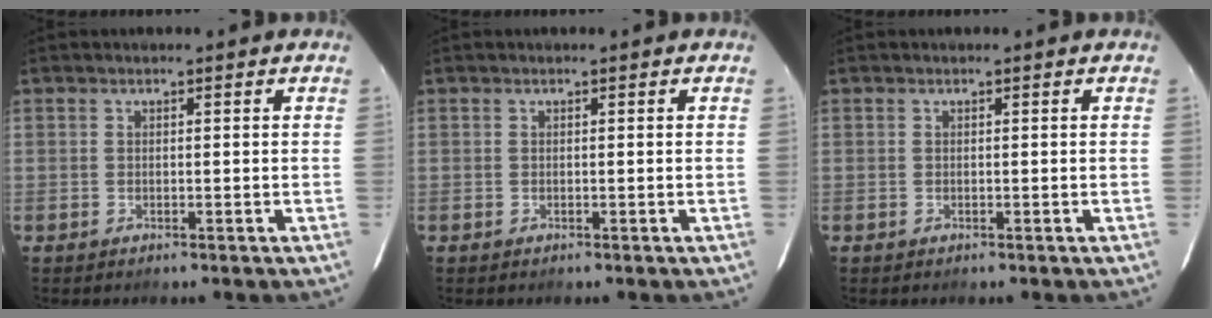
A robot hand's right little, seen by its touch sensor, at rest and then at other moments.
{"total": 0.0}
{"total": 0.0}